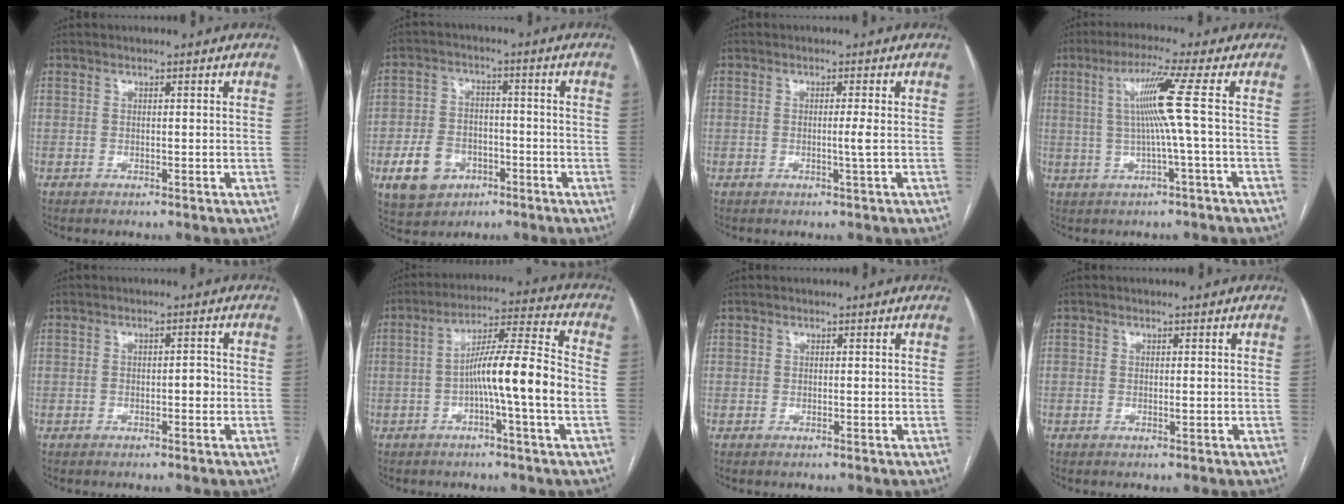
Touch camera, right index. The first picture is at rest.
{"total": 8.6, "force": [-3.6, 6.7, 4.1], "torque": [-0.091, 0.011, -0.052]}
{"total": 1.7, "force": [-0.3, -0.6, 1.6], "torque": [-0.028, -0.002, -0.008]}
{"total": 7.1, "force": [0.7, -2.2, 6.8], "torque": [-0.125, 0.009, 0.022]}
{"total": 1.8, "force": [-0.7, 0.7, 1.5], "torque": [-0.019, 0.006, -0.011]}
{"total": 11.9, "force": [-2.3, -0.5, 11.6], "torque": [-0.195, 0.014, -0.045]}
{"total": 0.0}
{"total": 0.5, "force": [-0.2, 0.2, 0.5], "torque": [-0.007, 0.000, -0.003]}